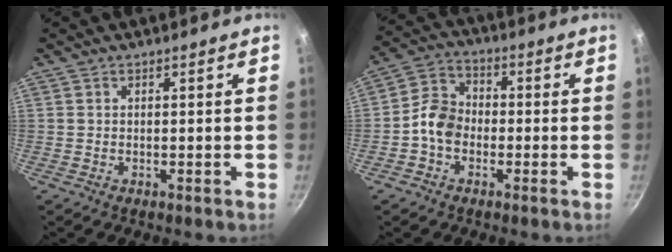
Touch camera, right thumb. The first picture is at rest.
{"total": 7.1, "force": [-1.8, 5.4, 4.1], "torque": [-0.056, 0.026, -0.052]}